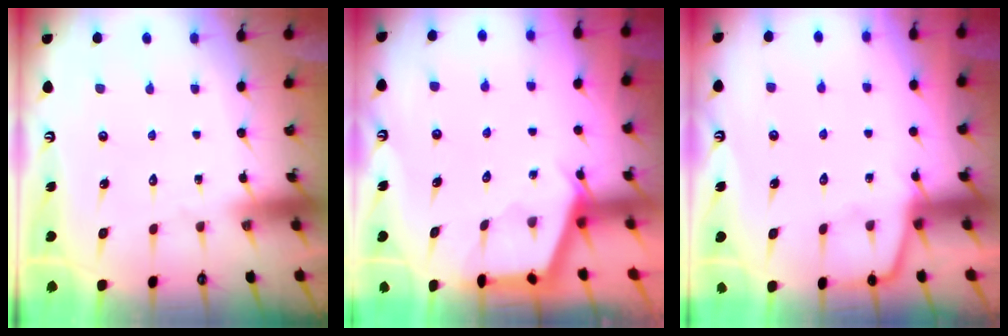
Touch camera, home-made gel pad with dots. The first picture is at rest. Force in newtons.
{"total": 2.9, "press": 2.8, "slide": 0.3}
{"total": 3.0, "press": 3.0, "slide": 0.3}